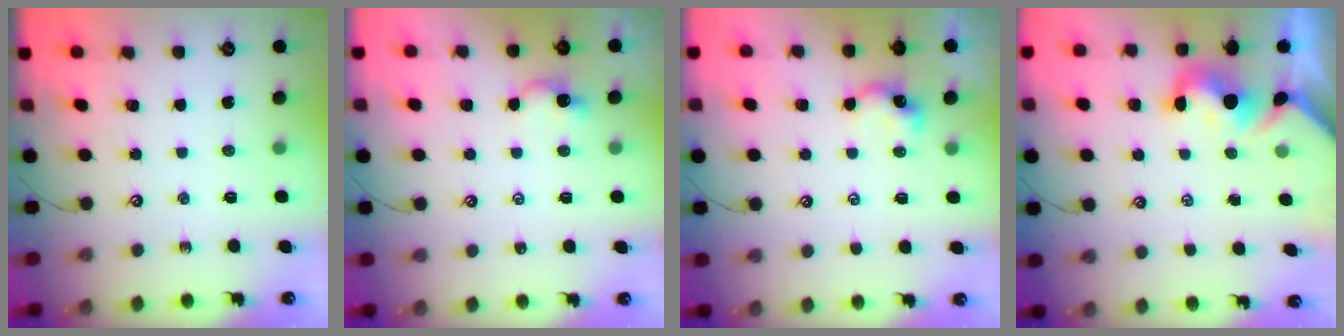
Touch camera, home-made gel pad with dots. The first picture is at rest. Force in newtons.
{"total": 0.5, "press": 0.5, "slide": 0.2}
{"total": 0.0}
{"total": 1.4, "press": 1.2, "slide": 0.7}